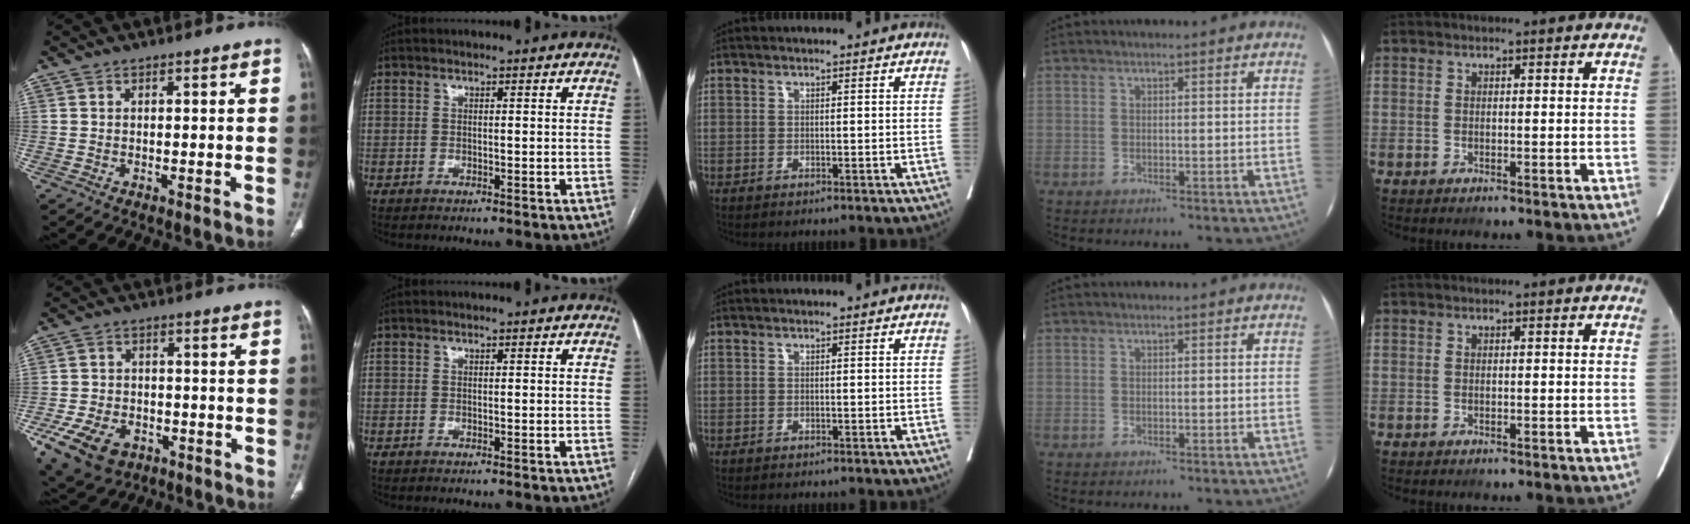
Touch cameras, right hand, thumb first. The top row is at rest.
{"thumb": {"total": 13.1, "force": [-6.2, 9.1, 7.2], "torque": [-0.142, 0.022, -0.093]}}